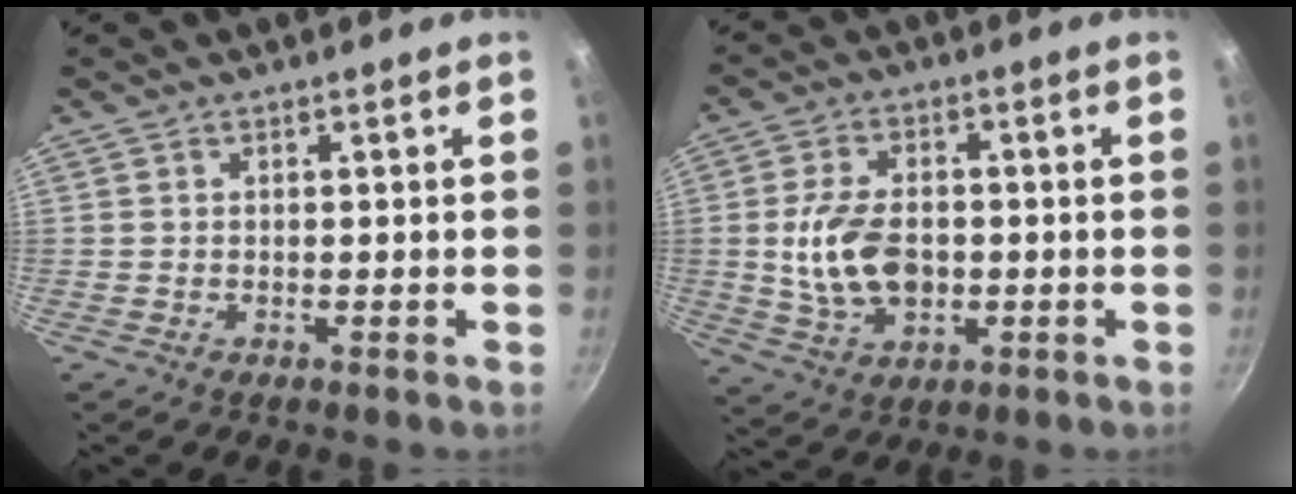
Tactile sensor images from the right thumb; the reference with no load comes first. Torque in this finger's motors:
{"motor_torque": [-0.20, 0.19, 1.04, 0.37, 0.06]}